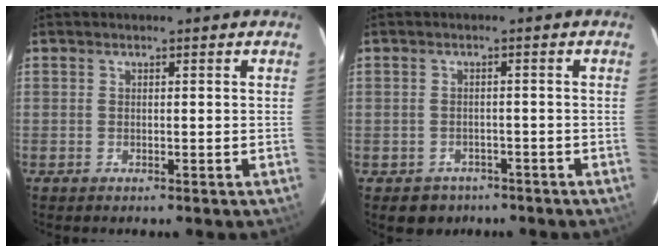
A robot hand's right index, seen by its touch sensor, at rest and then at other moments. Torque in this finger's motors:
{"motor_torque": [0.05, -0.11, -0.04, -0.05]}